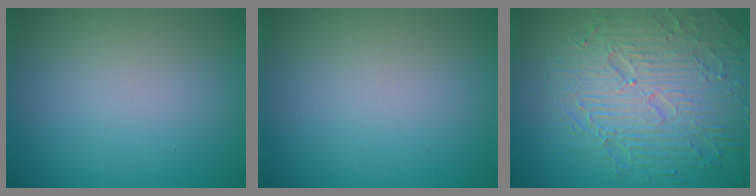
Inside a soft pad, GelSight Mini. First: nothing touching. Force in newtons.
{"total": 0.0}
{"total": 9.0, "press": 6.2, "slide": 6.6}